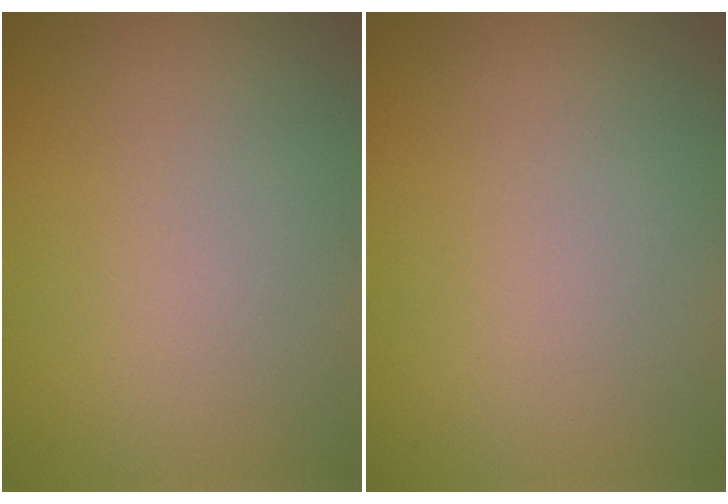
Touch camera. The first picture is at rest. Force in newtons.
{"total": 0.0}